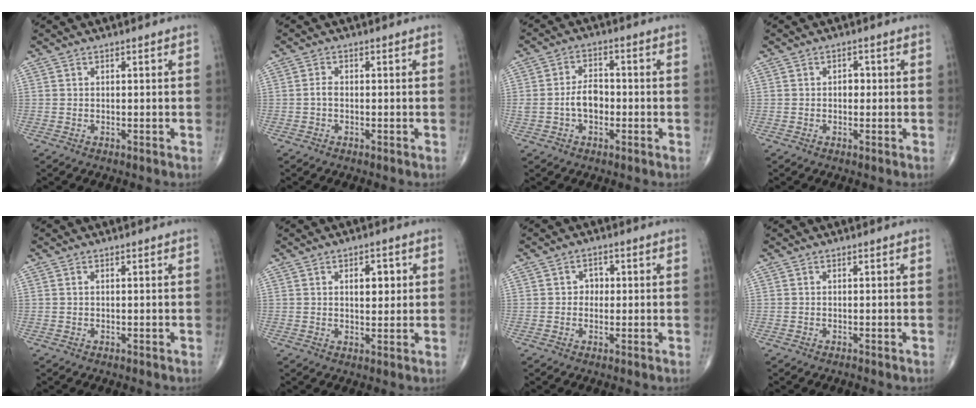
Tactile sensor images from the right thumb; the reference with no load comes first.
{"total": 1.3, "force": [-0.4, 0.8, 1.0], "torque": [-0.019, 0.002, -0.009]}
{"total": 5.5, "force": [-1.0, 3.6, 4.1], "torque": [-0.067, 0.020, -0.021]}
{"total": 1.7, "force": [0.0, 1.3, 1.2], "torque": [-0.007, 0.004, -0.004]}
{"total": 0.0}
{"total": 4.8, "force": [1.2, 2.7, 3.8], "torque": [-0.035, -0.004, 0.016]}
{"total": 2.4, "force": [0.0, 2.1, 1.2], "torque": [-0.001, 0.007, -0.005]}
{"total": 0.0}